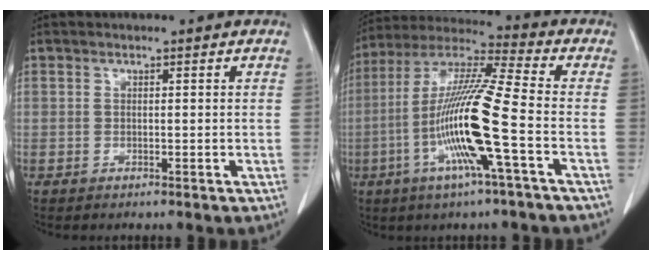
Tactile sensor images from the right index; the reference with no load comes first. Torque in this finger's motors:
{"motor_torque": [2.14, 0.00, 1.05, 0.21]}